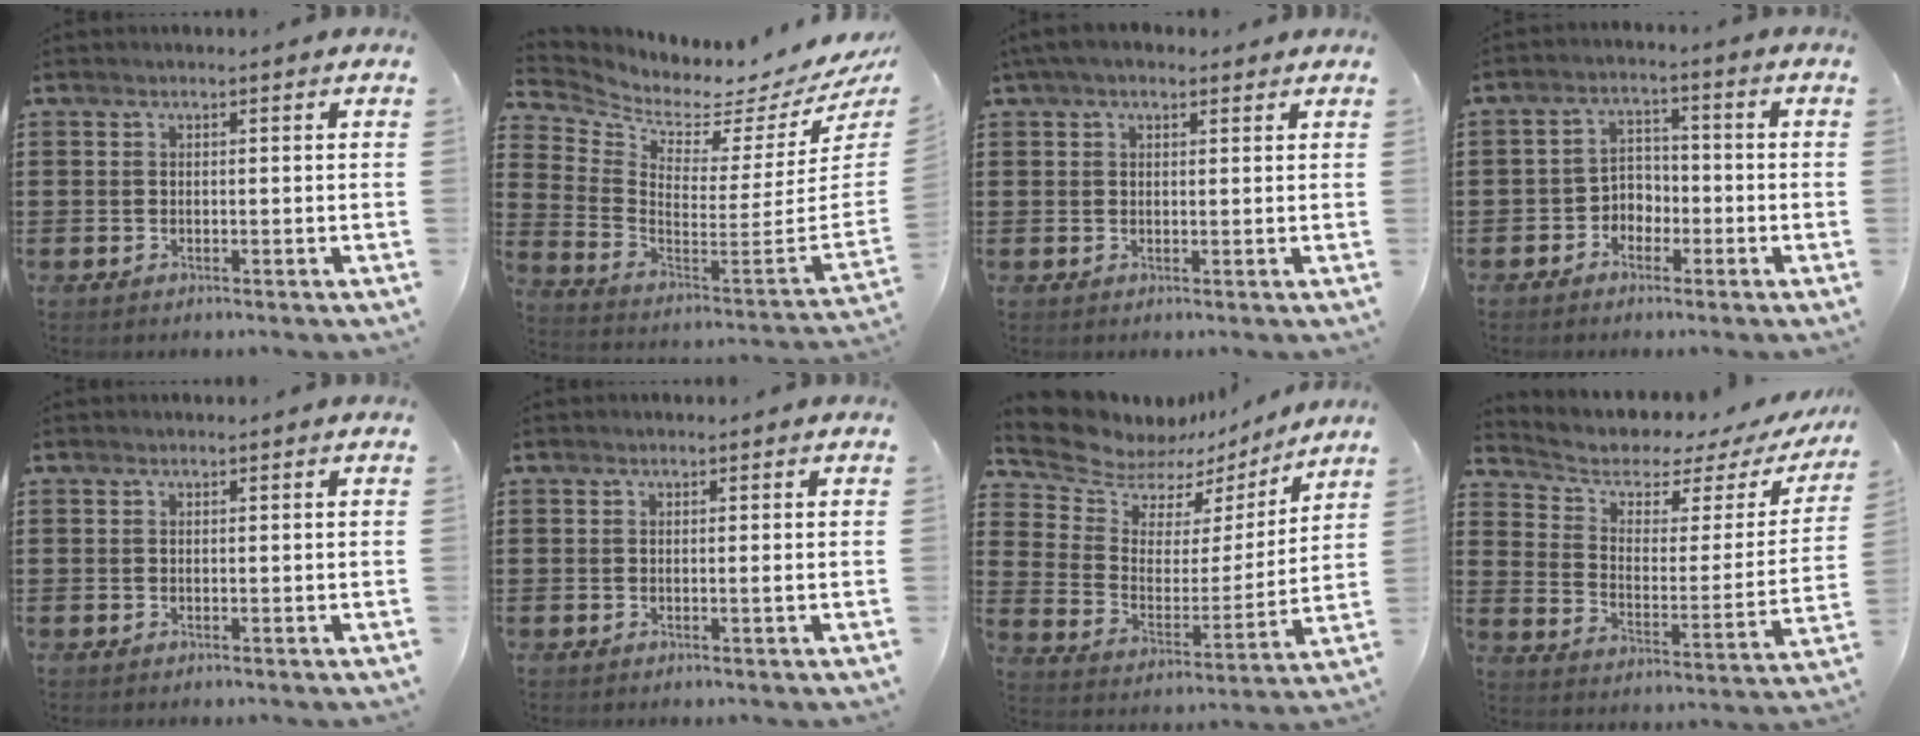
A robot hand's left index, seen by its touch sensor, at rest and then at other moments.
{"total": 1.7, "force": [1.0, 0.9, 1.0], "torque": [-0.028, -0.050, 0.004]}
{"total": 3.2, "force": [2.3, 1.2, 1.9], "torque": [-0.042, 0.006, 0.042]}
{"total": 3.4, "force": [-2.3, 2.3, 0.9], "torque": [-0.027, 0.010, -0.051]}
{"total": 0.0}
{"total": 0.6, "force": [0.1, -0.1, 0.6], "torque": [-0.011, -0.003, 0.002]}
{"total": 8.5, "force": [7.6, 3.7, 1.1], "torque": [-0.066, -0.052, 0.135]}
{"total": 4.3, "force": [3.0, 2.1, 2.2], "torque": [-0.066, -0.022, 0.046]}